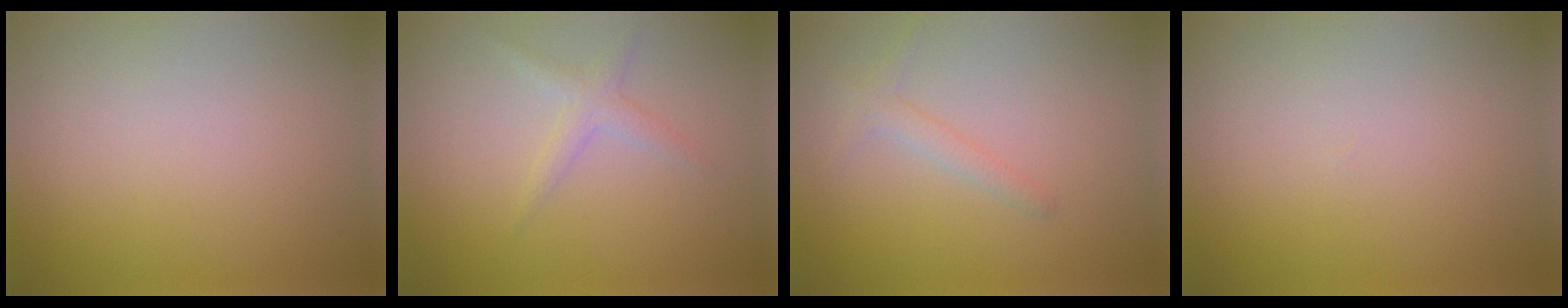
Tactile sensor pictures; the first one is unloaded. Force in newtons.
{"total": 1.6, "press": 1.6, "slide": 0.0}
{"total": 1.4, "press": 1.4, "slide": 0.1}
{"total": 0.0}